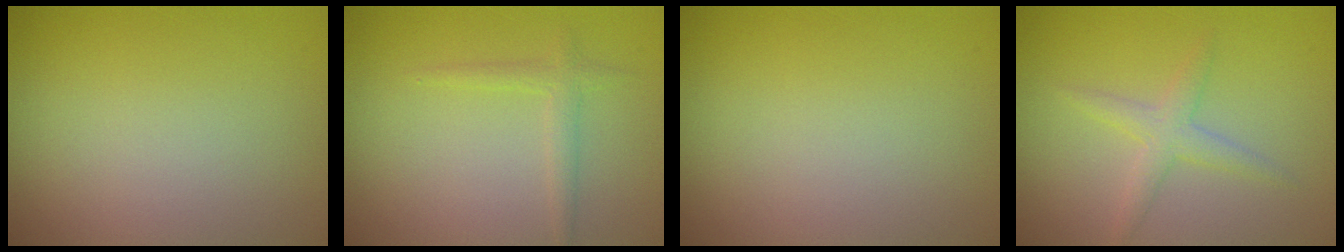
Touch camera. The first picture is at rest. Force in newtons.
{"total": 1.3, "press": 1.3, "slide": 0.0}
{"total": 0.0}
{"total": 2.1, "press": 2.1, "slide": 0.0}